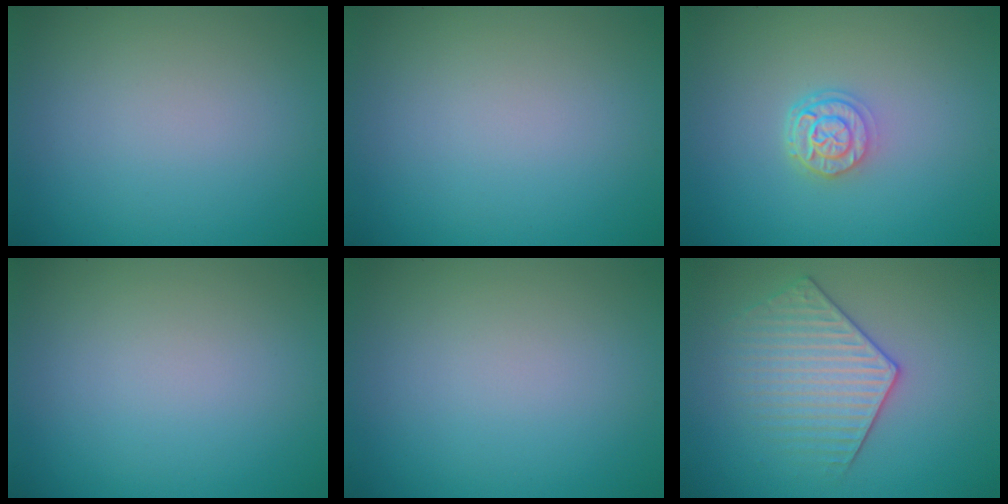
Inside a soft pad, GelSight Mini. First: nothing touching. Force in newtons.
{"total": 0.0}
{"total": 2.5, "press": 2.0, "slide": 1.5}
{"total": 0.0}
{"total": 0.0}
{"total": 3.5, "press": 3.4, "slide": 0.7}